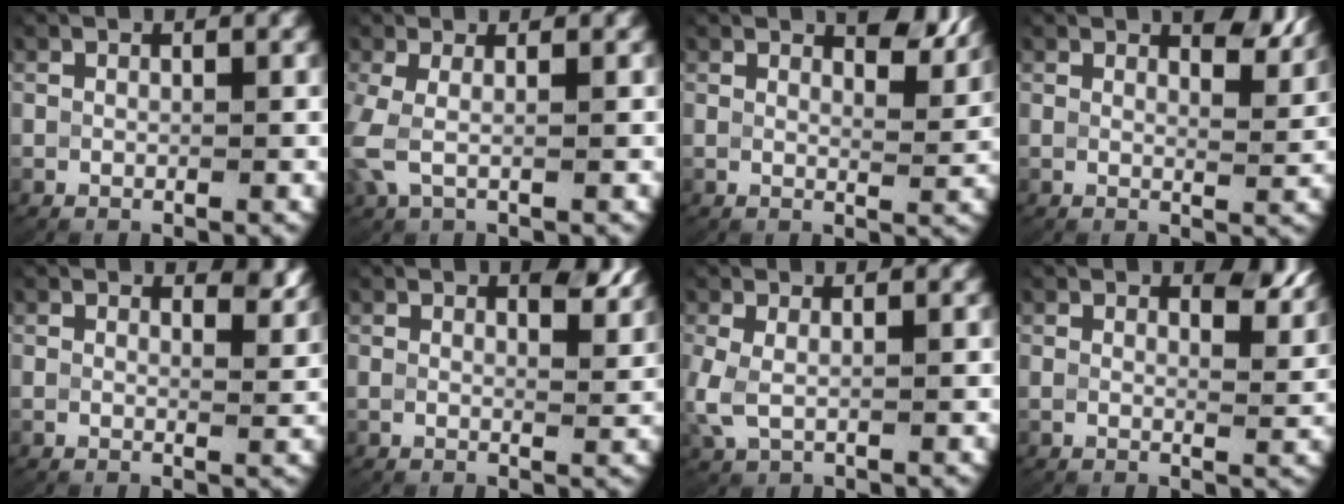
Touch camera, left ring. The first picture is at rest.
{"total": 2.5, "force": [0.2, 1.2, 2.1], "torque": [-0.071, -0.009, 0.009]}
{"total": 3.7, "force": [3.0, 0.5, 2.1], "torque": [-0.032, -0.008, 0.046]}
{"total": 3.5, "force": [2.9, 0.4, 1.9], "torque": [-0.031, -0.009, 0.045]}
{"total": 2.4, "force": [1.9, 0.4, 1.4], "torque": [-0.017, -0.011, 0.031]}
{"total": 2.5, "force": [1.8, 0.3, 1.8], "torque": [-0.024, -0.009, 0.028]}
{"total": 2.6, "force": [0.1, 1.6, 2.1], "torque": [-0.066, -0.014, 0.013]}
{"total": 3.0, "force": [2.2, 0.6, 2.0], "torque": [-0.026, -0.010, 0.034]}